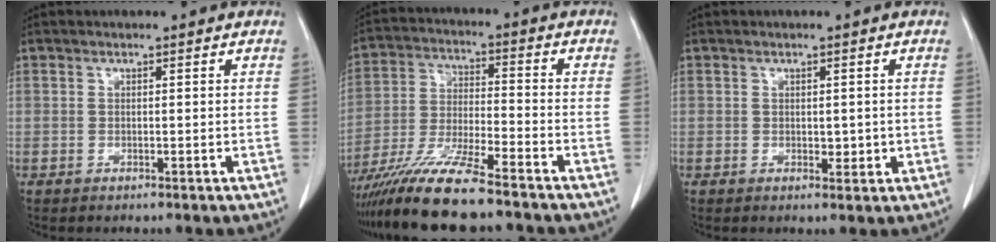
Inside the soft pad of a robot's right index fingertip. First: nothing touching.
{"total": 12.9, "force": [-10.3, 0.2, 7.8], "torque": [-0.149, -0.025, -0.184]}
{"total": 1.8, "force": [-0.1, 1.0, 1.5], "torque": [-0.019, -0.002, 0.004]}